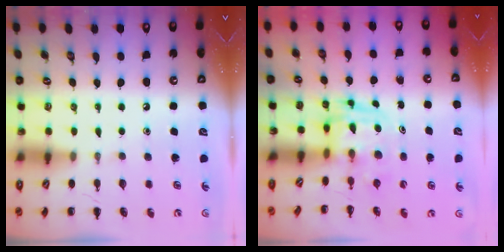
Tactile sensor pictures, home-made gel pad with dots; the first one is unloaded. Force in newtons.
{"total": 3.2, "press": 3.1, "slide": 0.5}